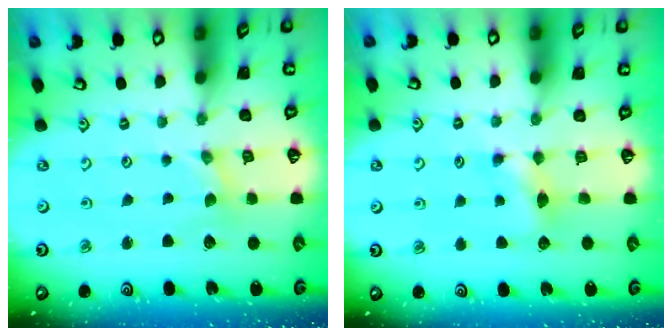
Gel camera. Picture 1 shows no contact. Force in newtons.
{"total": 5.3, "press": 5.2, "slide": 0.9}